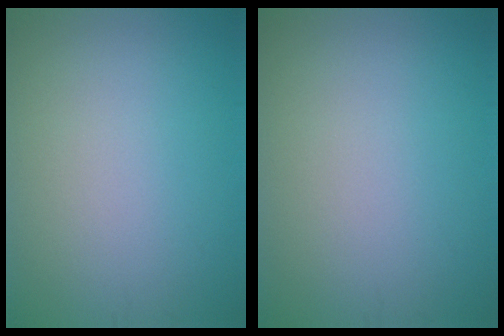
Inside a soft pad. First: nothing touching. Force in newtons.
{"total": 0.0}